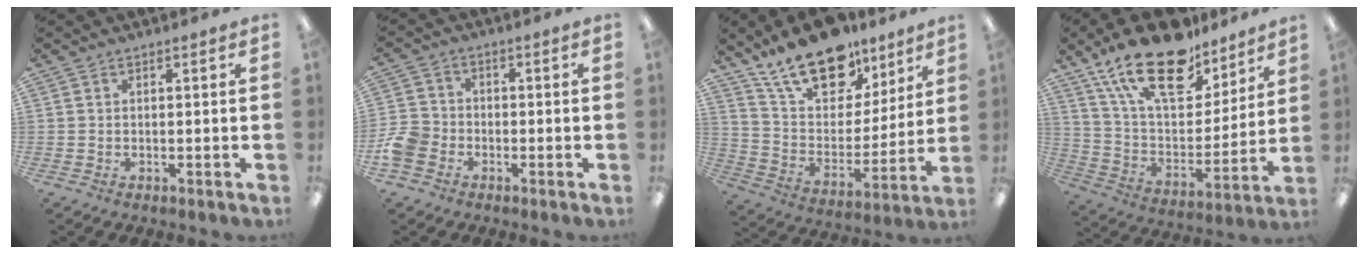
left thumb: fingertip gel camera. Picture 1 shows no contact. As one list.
[{"total": 7.0, "force": [-2.7, 5.6, 3.1], "torque": [-0.075, 0.020, -0.050]}, {"total": 20.0, "force": [14.8, 9.8, 9.1], "torque": [-0.165, -0.091, 0.265]}, {"total": 22.1, "force": [15.3, 10.1, 12.3], "torque": [-0.229, -0.088, 0.272]}]